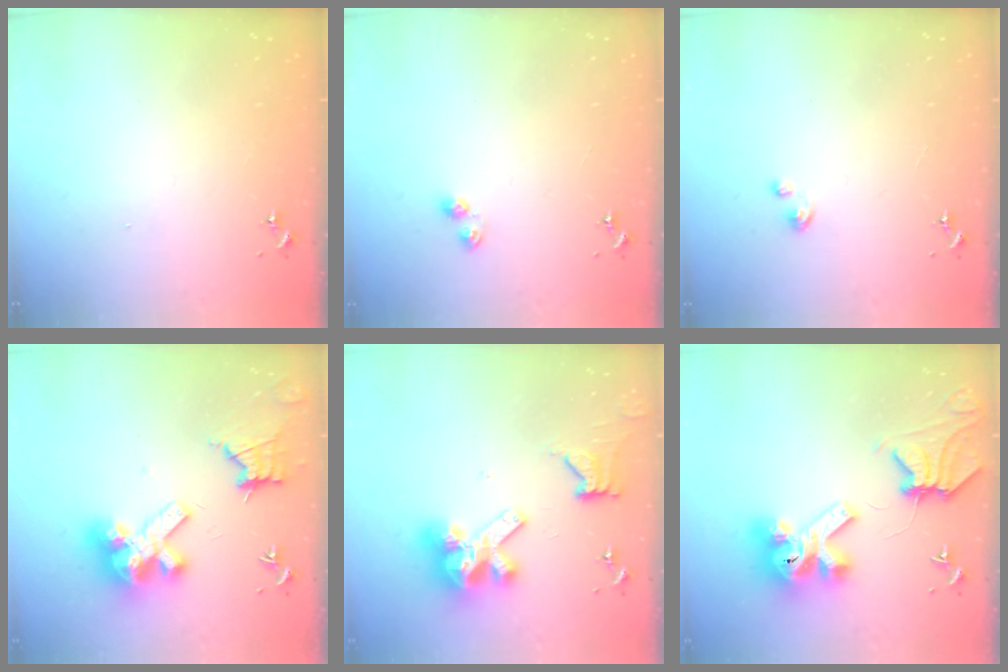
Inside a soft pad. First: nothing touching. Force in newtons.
{"total": 3.2, "press": 3.2, "slide": 0.4}
{"total": 2.7, "press": 2.7, "slide": 0.3}
{"total": 15.0, "press": 14.9, "slide": 1.9}
{"total": 14.6, "press": 14.5, "slide": 2.0}
{"total": 14.4, "press": 14.2, "slide": 1.8}